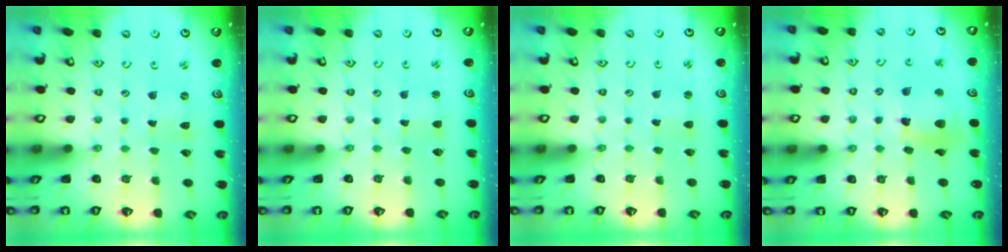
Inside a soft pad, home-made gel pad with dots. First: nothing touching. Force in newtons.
{"total": 1.1, "press": 1.1, "slide": 0.1}
{"total": 2.2, "press": 2.2, "slide": 0.2}
{"total": 12.1, "press": 12.0, "slide": 1.6}